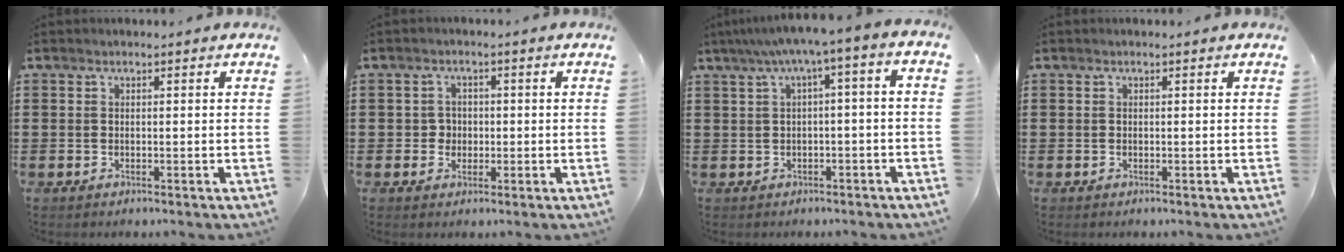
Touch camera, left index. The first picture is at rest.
{"total": 2.4, "force": [-0.2, 2.3, 0.7], "torque": [-0.024, 0.007, -0.009]}
{"total": 4.1, "force": [-0.5, 0.3, 4.1], "torque": [-0.079, -0.007, -0.017]}
{"total": 0.0}